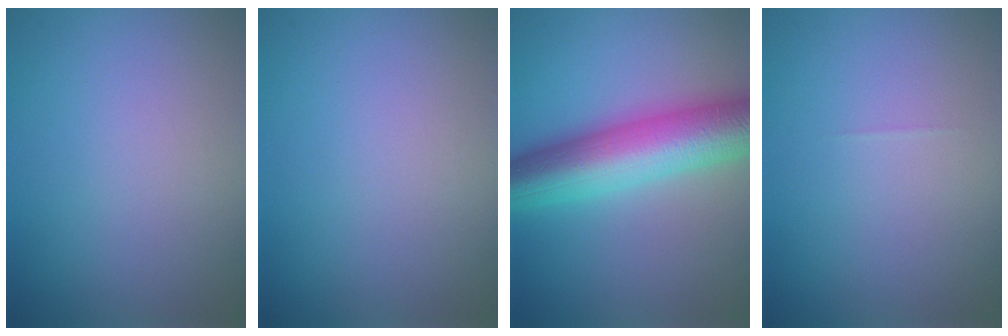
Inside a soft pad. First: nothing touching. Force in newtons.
{"total": 0.0}
{"total": 9.9, "press": 9.9, "slide": 0.1}
{"total": 0.0}